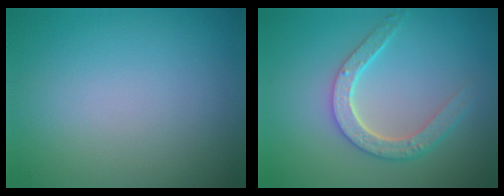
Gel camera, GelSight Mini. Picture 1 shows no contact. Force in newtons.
{"total": 4.3, "press": 3.4, "slide": 2.6}